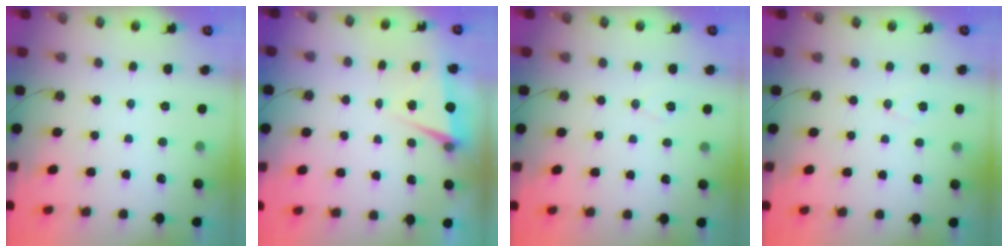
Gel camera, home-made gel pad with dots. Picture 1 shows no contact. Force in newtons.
{"total": 2.0, "press": 1.7, "slide": 1.0}
{"total": 5.7, "press": 3.6, "slide": 4.4}
{"total": 5.6, "press": 4.6, "slide": 3.2}